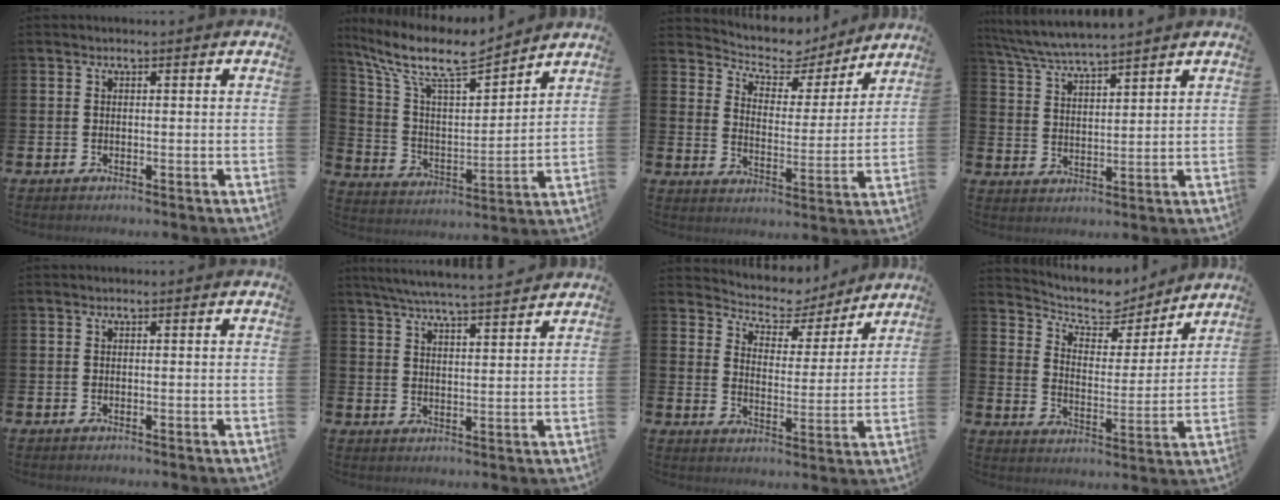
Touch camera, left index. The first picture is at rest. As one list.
[{"total": 10.9, "force": [9.2, 2.6, 5.2], "torque": [-0.133, -0.056, 0.157]}, {"total": 6.1, "force": [5.3, 2.7, 1.3], "torque": [-0.051, -0.041, 0.086]}, {"total": 5.5, "force": [5.4, 0.0, 1.2], "torque": [-0.046, -0.027, 0.096]}, {"total": 0.0}, {"total": 5.9, "force": [5.6, -0.2, 1.7], "torque": [-0.052, -0.030, 0.100]}, {"total": 5.8, "force": [5.2, 2.4, 0.5], "torque": [-0.037, -0.044, 0.085]}, {"total": 7.7, "force": [7.0, 2.8, 1.6], "torque": [-0.056, -0.053, 0.118]}]